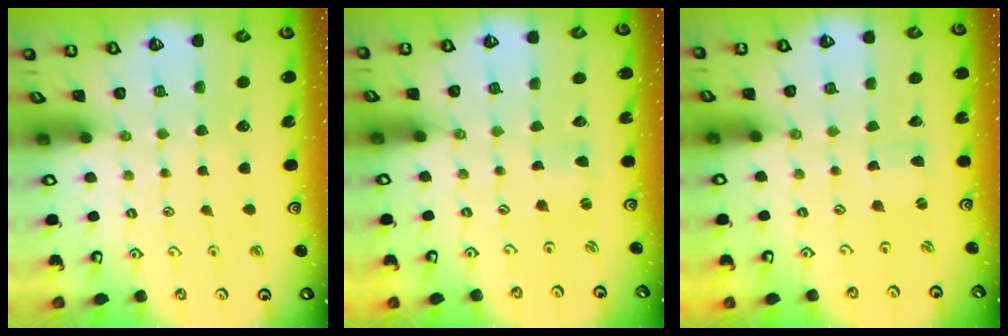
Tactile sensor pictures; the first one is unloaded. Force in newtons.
{"total": 1.1, "press": 1.0, "slide": 0.2}
{"total": 0.8, "press": 0.8, "slide": 0.2}